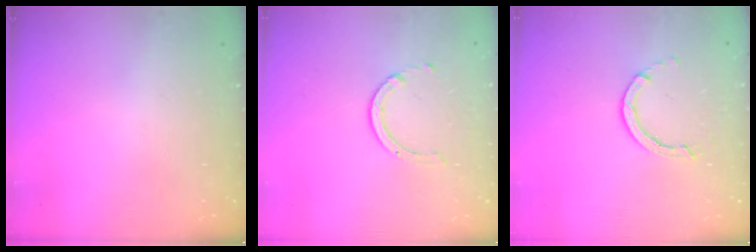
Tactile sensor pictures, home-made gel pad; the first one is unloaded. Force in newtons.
{"total": 2.5, "press": 2.5, "slide": 0.2}
{"total": 2.8, "press": 2.8, "slide": 0.3}